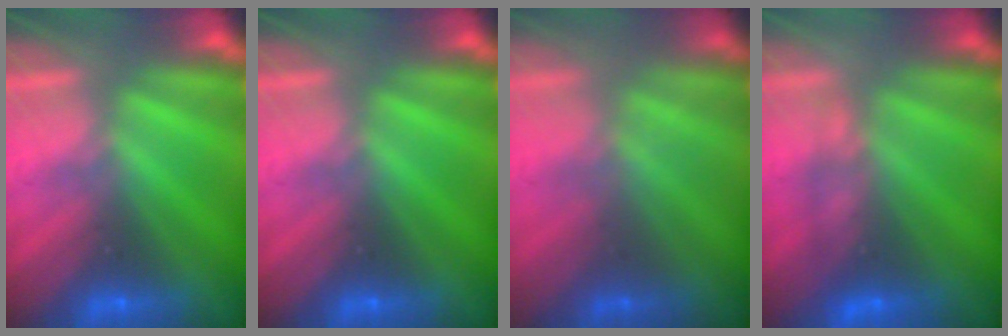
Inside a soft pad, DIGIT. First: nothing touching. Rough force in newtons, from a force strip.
{"total": 0.0}
{"total": 1.1}
{"total": 4.6}